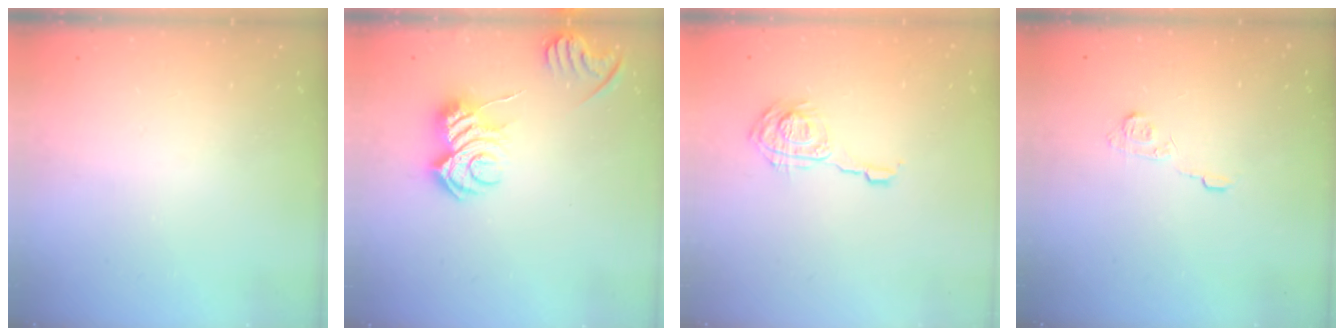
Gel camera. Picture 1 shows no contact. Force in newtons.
{"total": 9.8, "press": 9.8, "slide": 0.2}
{"total": 9.7, "press": 9.7, "slide": 0.5}
{"total": 6.2, "press": 6.2, "slide": 0.5}